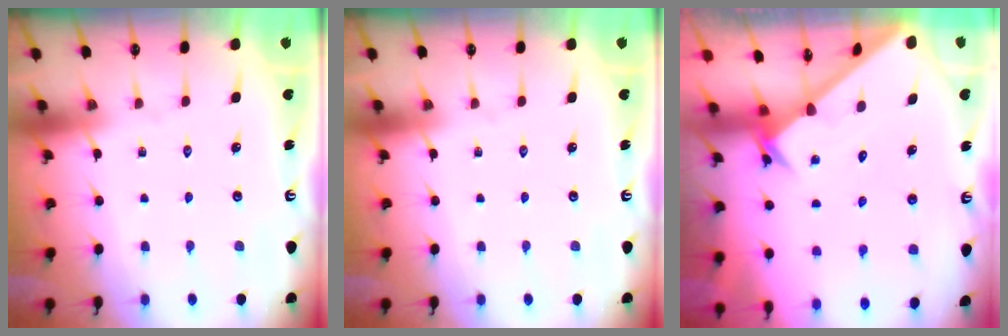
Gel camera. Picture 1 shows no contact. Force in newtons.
{"total": 0.0}
{"total": 2.5, "press": 2.5, "slide": 0.2}